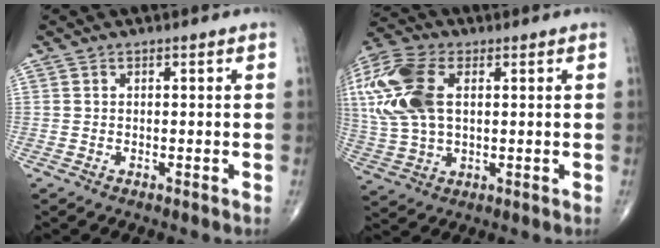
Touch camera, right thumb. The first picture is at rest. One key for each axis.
{"total": 18.8, "fx": 4.2, "fy": 11.2, "fz": 14.5, "tx": -0.350, "ty": 0.008, "tz": 0.079}